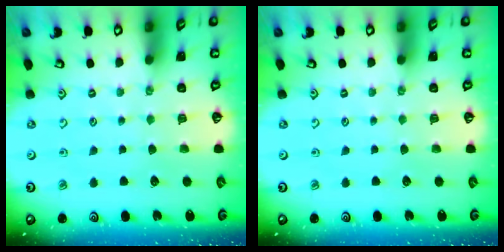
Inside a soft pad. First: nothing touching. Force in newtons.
{"total": 0.0}